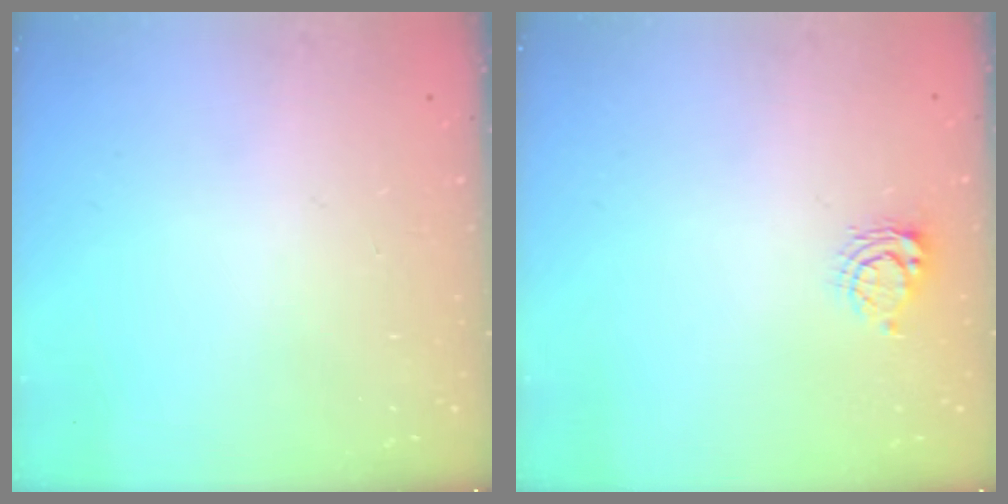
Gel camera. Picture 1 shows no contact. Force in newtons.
{"total": 6.7, "press": 6.7, "slide": 0.7}